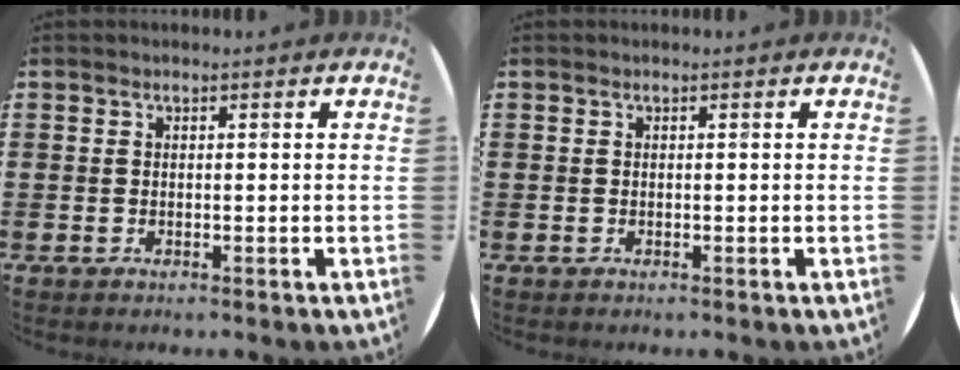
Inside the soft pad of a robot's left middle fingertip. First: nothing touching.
{"total": 0.0}